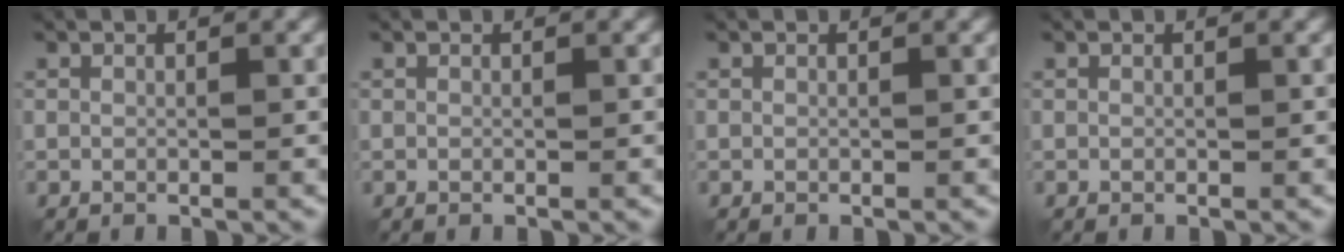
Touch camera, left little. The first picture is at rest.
{"total": 0.0}
{"total": 0.0}
{"total": 0.0}